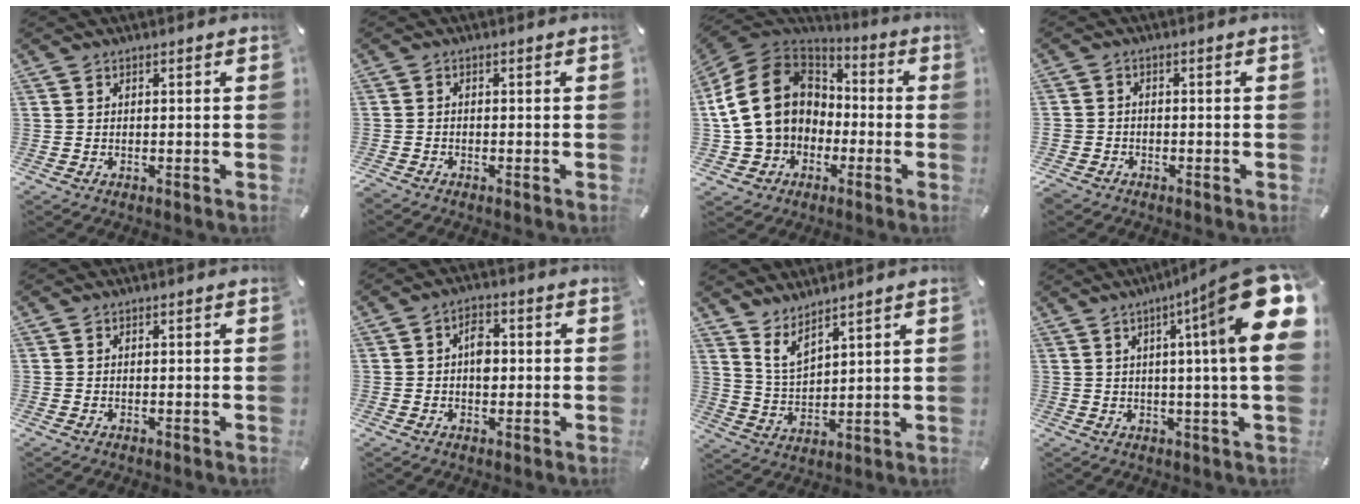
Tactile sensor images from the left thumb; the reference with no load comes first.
{"total": 1.0, "force": [-0.9, 0.3, 0.3], "torque": [-0.004, 0.001, -0.019]}
{"total": 18.7, "force": [-0.7, 16.0, 9.7], "torque": [-0.218, 0.022, -0.012]}
{"total": 2.5, "force": [-1.6, 1.8, 0.4], "torque": [-0.013, 0.010, -0.038]}
{"total": 0.0}
{"total": 4.6, "force": [0.0, 3.1, 3.4], "torque": [-0.042, 0.002, -0.006]}
{"total": 5.7, "force": [5.0, 1.8, 2.1], "torque": [-0.055, -0.027, 0.094]}
{"total": 20.3, "force": [6.7, 1.3, 19.2], "torque": [-0.281, -0.050, 0.089]}